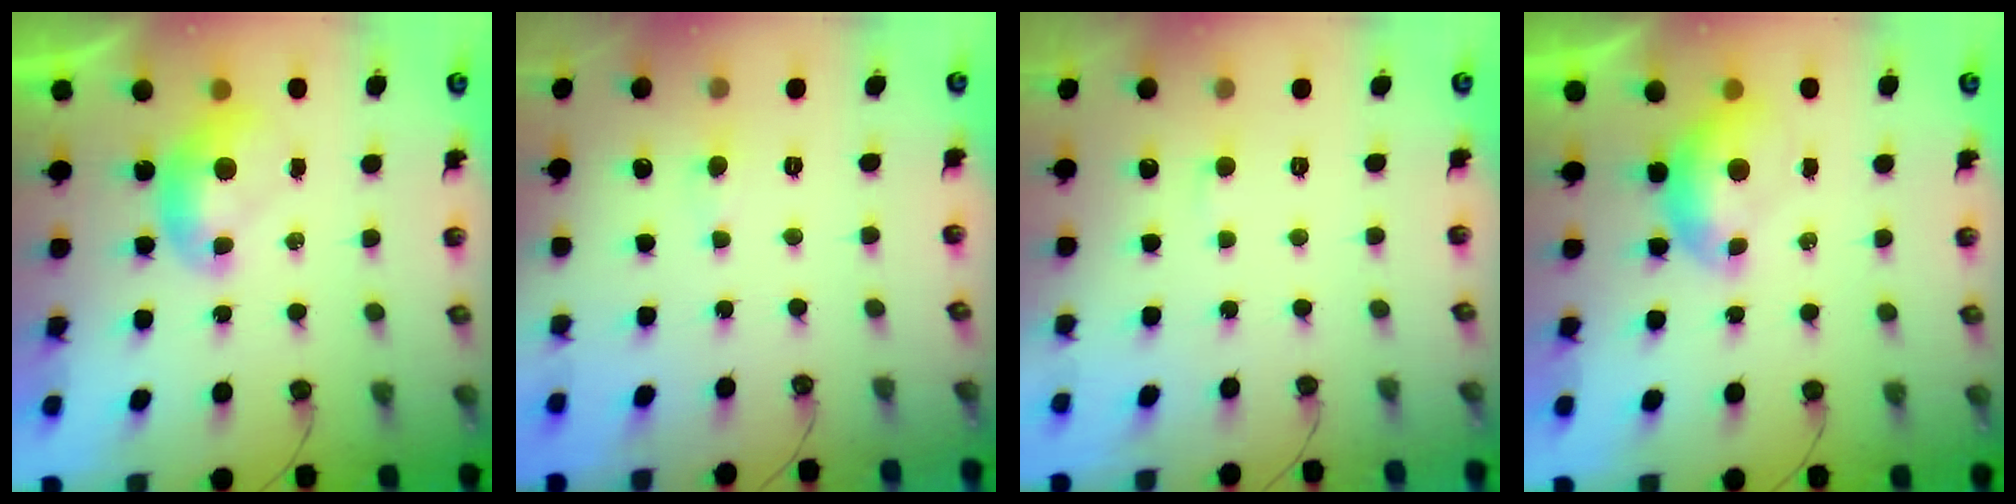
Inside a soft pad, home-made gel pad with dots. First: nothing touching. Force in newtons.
{"total": 0.7, "press": 0.5, "slide": 0.5}
{"total": 2.4, "press": 2.3, "slide": 0.4}
{"total": 0.9, "press": 0.7, "slide": 0.6}